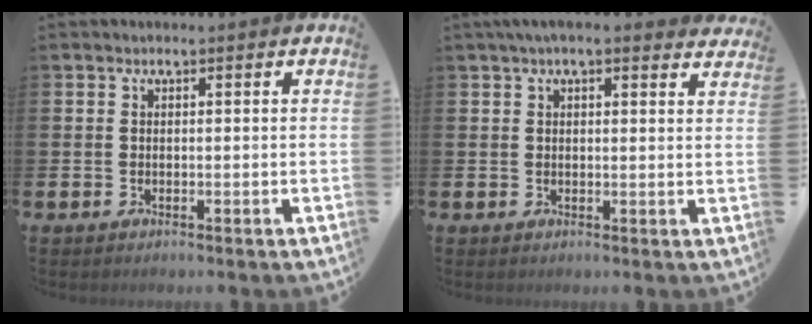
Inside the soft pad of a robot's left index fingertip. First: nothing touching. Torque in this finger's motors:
{"motor_torque": [1.16, -0.98, 0.45, 0.21]}